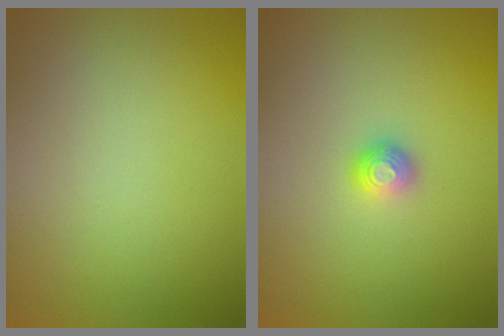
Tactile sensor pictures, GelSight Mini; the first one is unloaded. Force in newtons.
{"total": 1.3, "press": 1.2, "slide": 0.7}